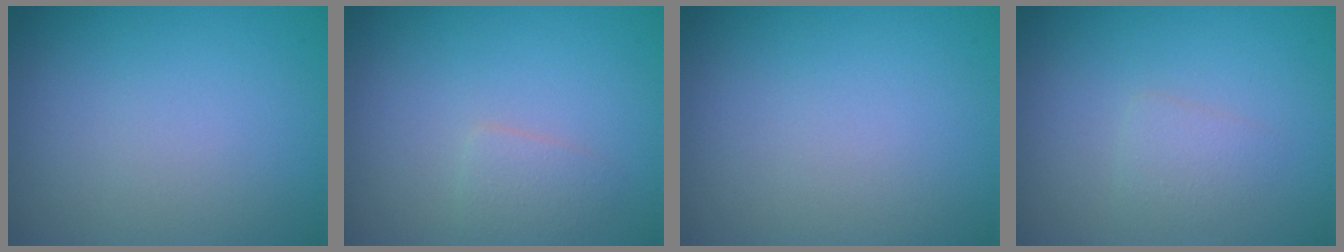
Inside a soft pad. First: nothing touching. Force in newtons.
{"total": 1.4, "press": 1.4, "slide": 0.1}
{"total": 0.0}
{"total": 1.3, "press": 1.3, "slide": 0.1}